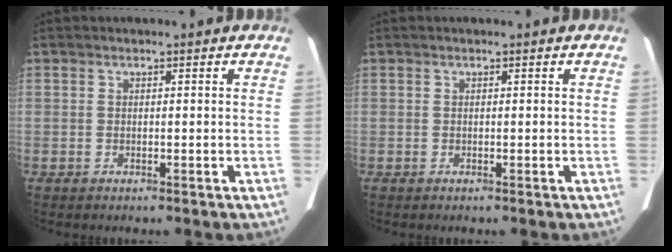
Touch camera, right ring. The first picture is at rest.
{"total": 0.0}